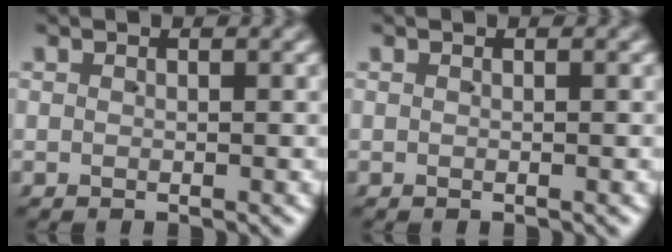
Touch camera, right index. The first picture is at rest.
{"total": 0.0}